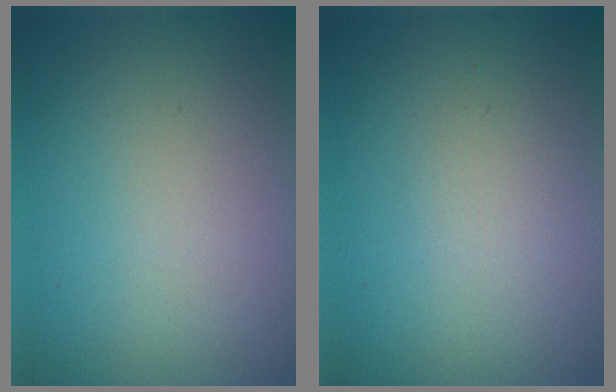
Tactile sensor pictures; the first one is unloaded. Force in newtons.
{"total": 1.1, "press": 1.1, "slide": 0.2}